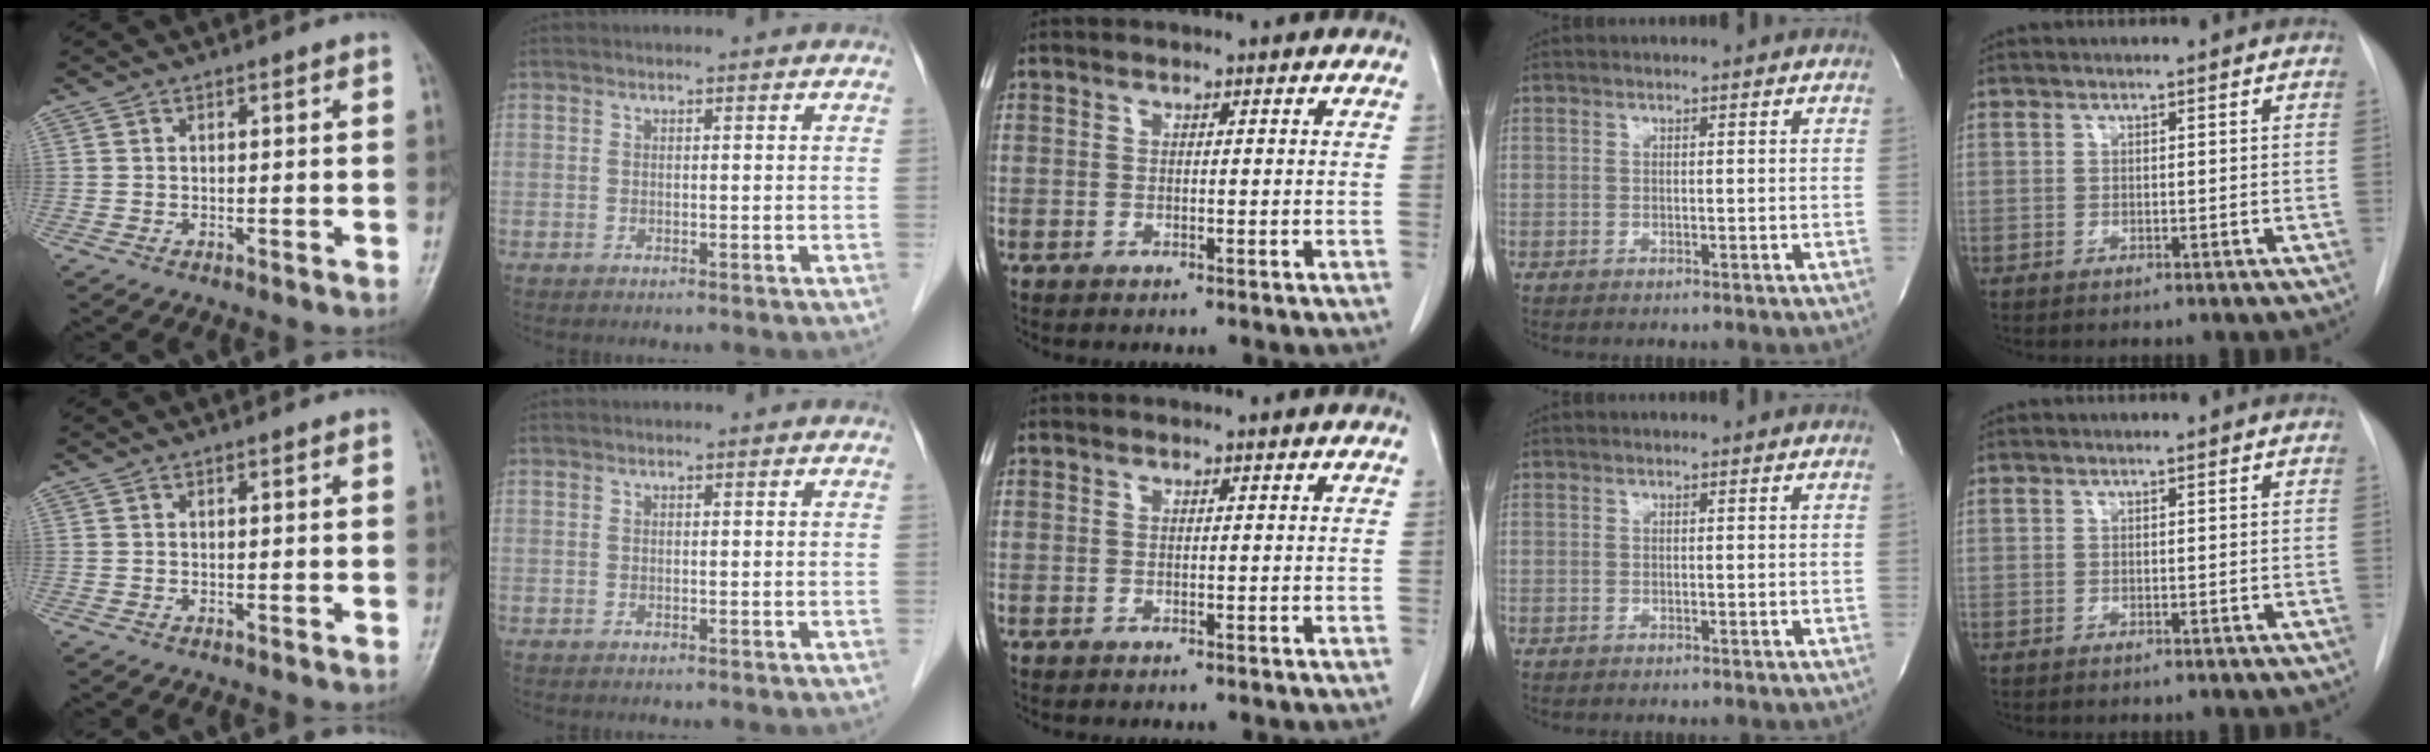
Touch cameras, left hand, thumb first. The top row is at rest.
{}